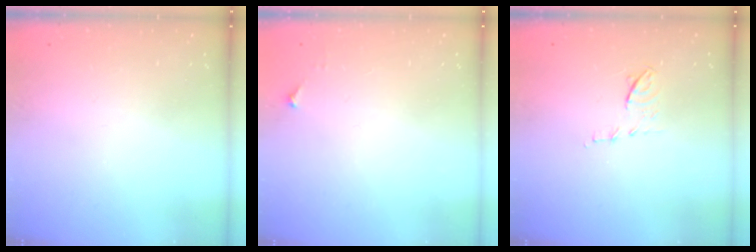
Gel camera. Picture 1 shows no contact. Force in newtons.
{"total": 3.4, "press": 3.3, "slide": 0.5}
{"total": 6.8, "press": 6.8, "slide": 0.9}